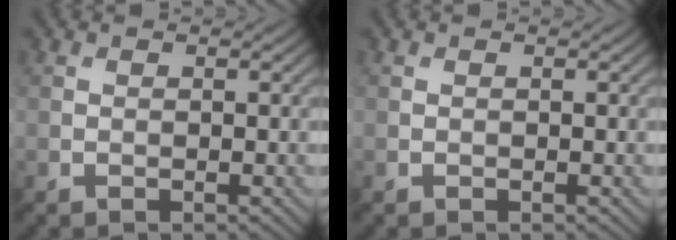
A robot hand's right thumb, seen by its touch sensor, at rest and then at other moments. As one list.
[{"total": 0.0}]